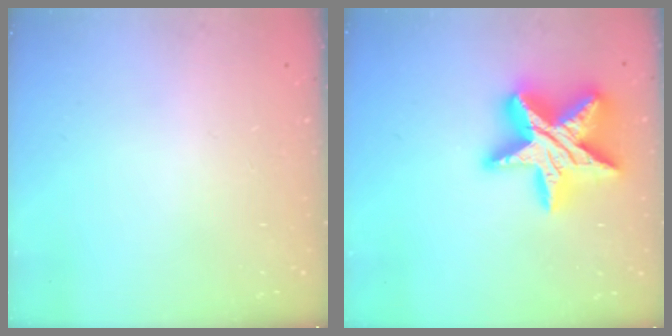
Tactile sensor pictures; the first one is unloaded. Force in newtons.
{"total": 24.6, "press": 24.5, "slide": 2.2}